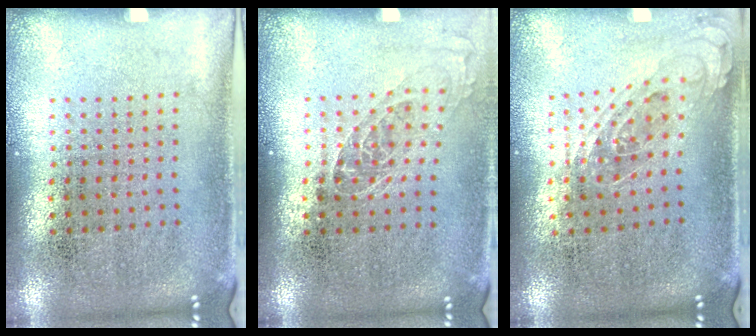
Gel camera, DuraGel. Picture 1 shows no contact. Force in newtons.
{"total": 1.1, "press": 0.9, "slide": 0.6}
{"total": 0.7, "press": 0.7, "slide": 0.3}